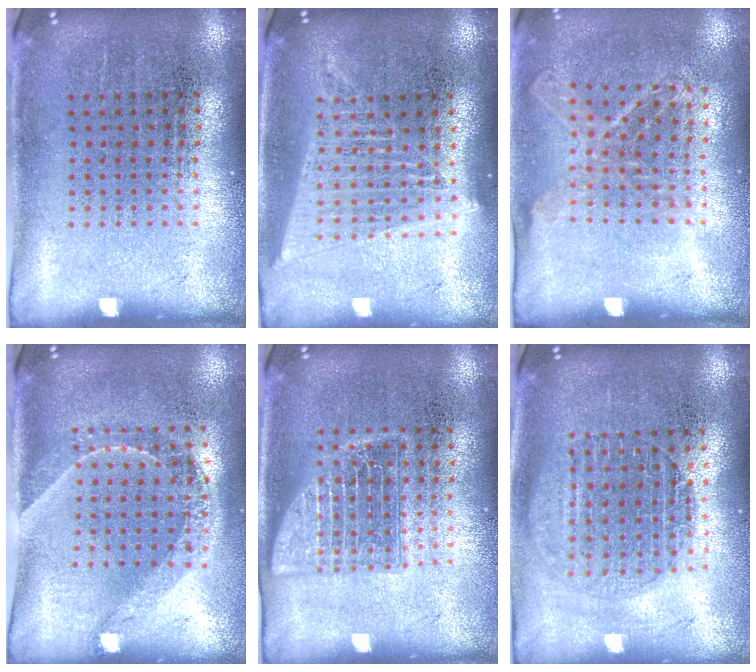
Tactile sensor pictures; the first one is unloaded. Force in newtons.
{"total": 1.7, "press": 1.5, "slide": 0.8}
{"total": 1.1, "press": 1.0, "slide": 0.3}
{"total": 1.5, "press": 1.3, "slide": 0.9}
{"total": 2.4, "press": 2.3, "slide": 0.5}
{"total": 1.6, "press": 1.5, "slide": 0.7}